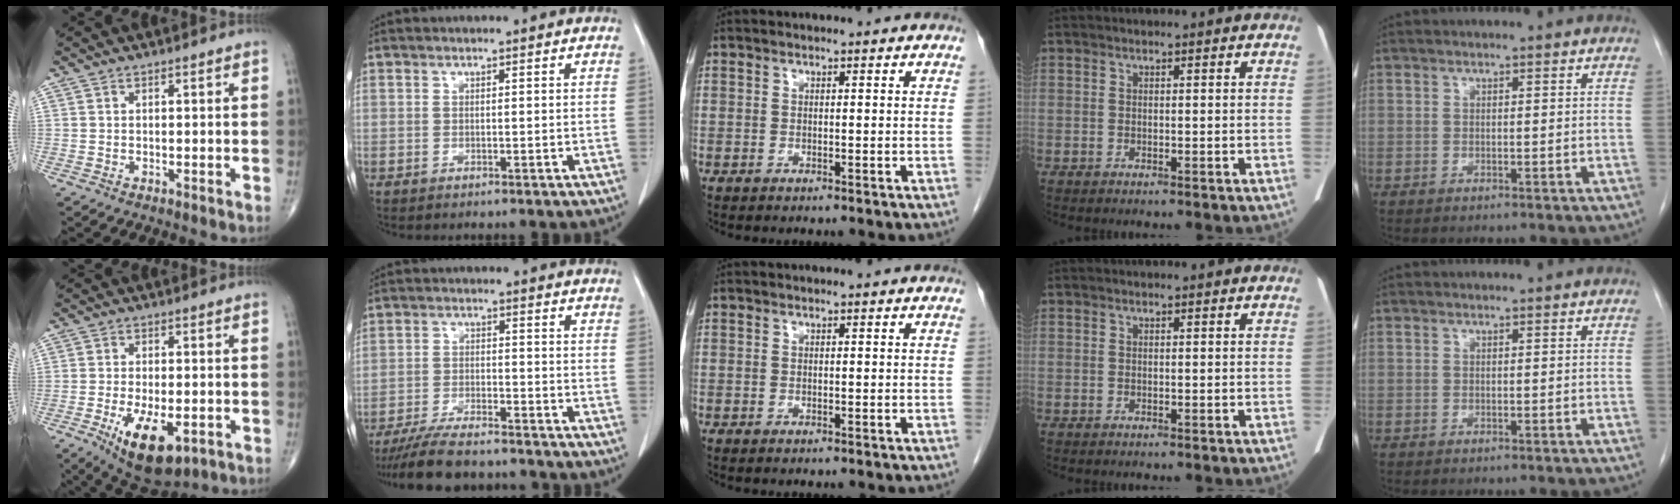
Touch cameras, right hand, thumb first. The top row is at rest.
{"thumb": {"total": 12.1, "force": [-4.7, 5.4, 9.7], "torque": [-0.152, -0.004, -0.063]}, "index": {"total": 10.5, "force": [-9.5, 1.8, 4.2], "torque": [-0.069, -0.012, -0.153]}}